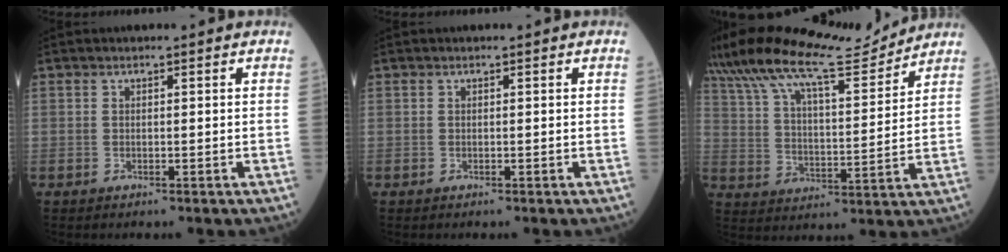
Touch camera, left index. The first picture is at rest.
{"total": 0.0}
{"total": 17.2, "force": [15.5, 1.8, 7.4], "torque": [-0.143, 0.018, 0.255]}